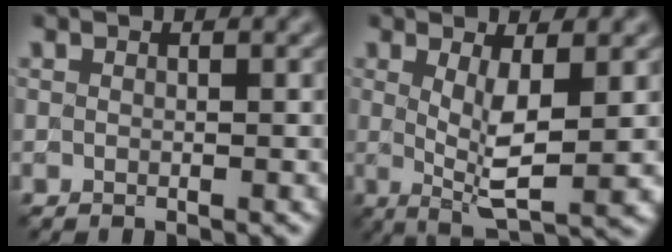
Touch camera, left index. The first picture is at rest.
{"total": 4.9, "force": [0.6, 1.3, 4.7], "torque": [-0.089, -0.010, 0.012]}